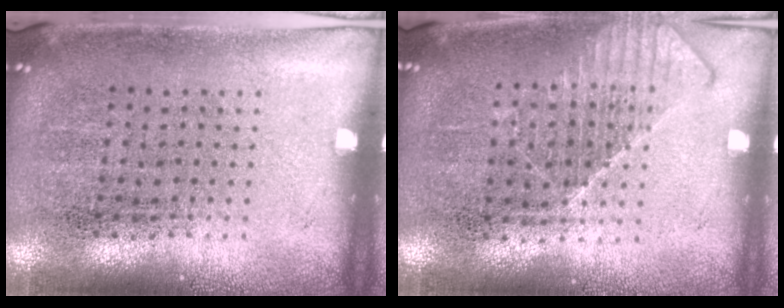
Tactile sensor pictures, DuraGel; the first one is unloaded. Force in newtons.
{"total": 1.2, "press": 1.2, "slide": 0.3}